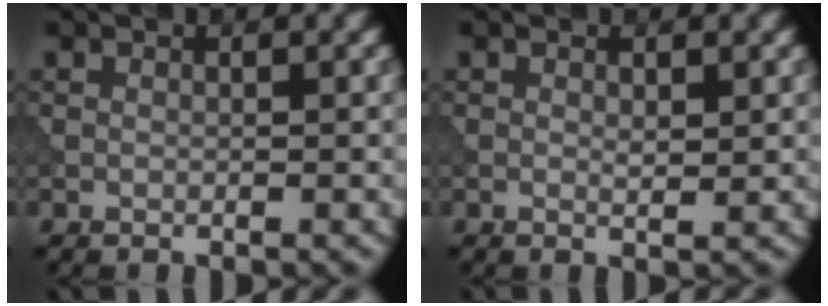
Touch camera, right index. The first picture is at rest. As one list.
[{"total": 0.9, "force": [0.2, 0.3, 0.8], "torque": [-0.013, -0.006, 0.006]}]